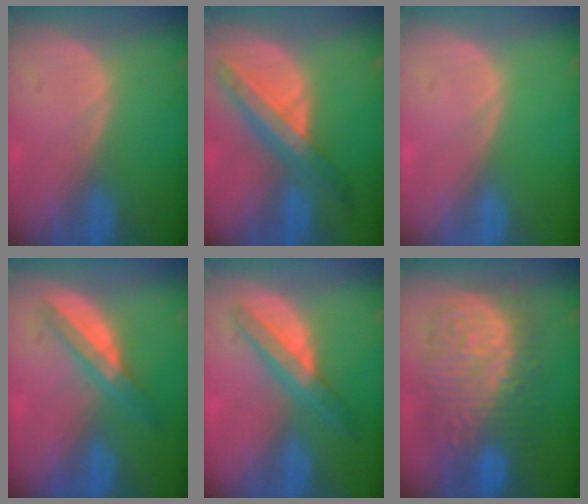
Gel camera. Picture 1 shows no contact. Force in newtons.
{"total": 8.0, "press": 7.1, "slide": 3.7}
{"total": 0.0}
{"total": 5.8, "press": 5.2, "slide": 2.6}
{"total": 6.8, "press": 5.8, "slide": 3.5}
{"total": 13.4, "press": 13.3, "slide": 1.2}